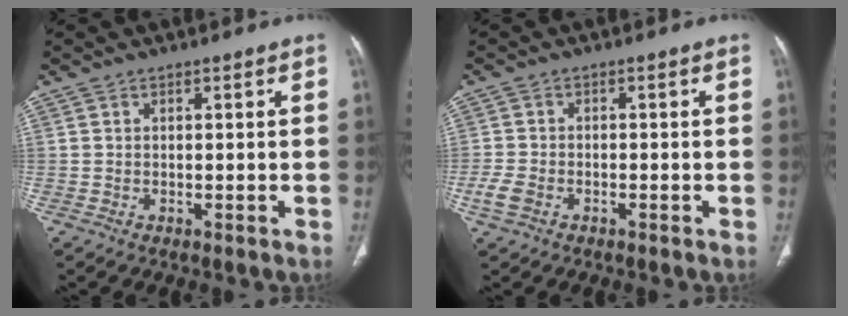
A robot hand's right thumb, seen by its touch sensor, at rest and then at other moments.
{"total": 3.3, "force": [-1.6, 2.1, 1.9], "torque": [-0.052, 0.004, -0.029]}